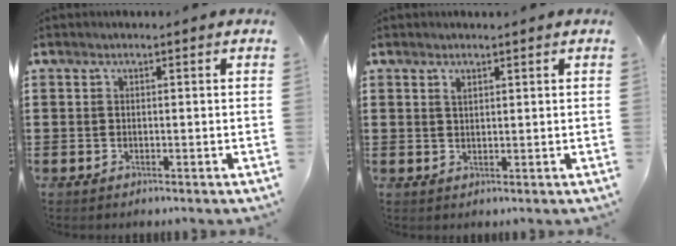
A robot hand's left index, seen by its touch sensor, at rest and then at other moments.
{"total": 1.4, "force": [1.1, 0.5, 0.7], "torque": [-0.017, 0.002, 0.019]}